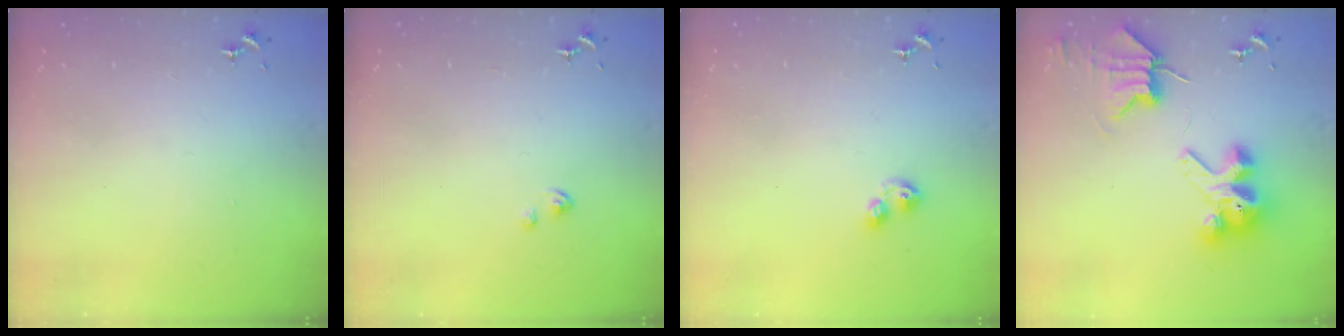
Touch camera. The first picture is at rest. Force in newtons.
{"total": 1.1, "press": 1.1, "slide": 0.1}
{"total": 5.9, "press": 5.8, "slide": 1.0}
{"total": 8.8, "press": 8.7, "slide": 1.2}